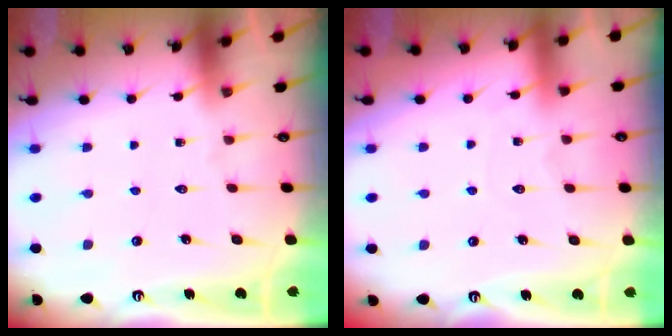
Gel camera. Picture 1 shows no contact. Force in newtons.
{"total": 2.7, "press": 2.7, "slide": 0.2}